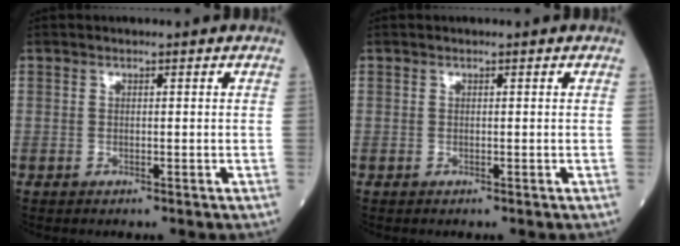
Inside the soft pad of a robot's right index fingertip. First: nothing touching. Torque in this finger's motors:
{"motor_torque": [0.02, 0.02, 0.00, 0.00]}